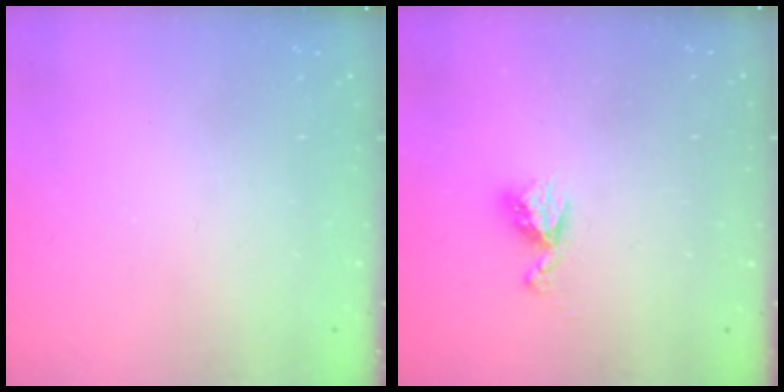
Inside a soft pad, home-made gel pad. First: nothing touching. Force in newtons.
{"total": 5.0, "press": 4.9, "slide": 0.6}